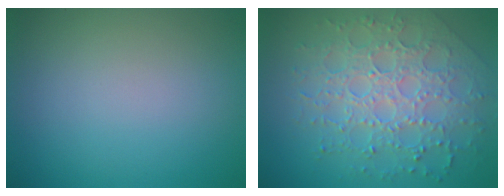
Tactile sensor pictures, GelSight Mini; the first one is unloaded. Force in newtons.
{"total": 7.7, "press": 5.5, "slide": 5.4}